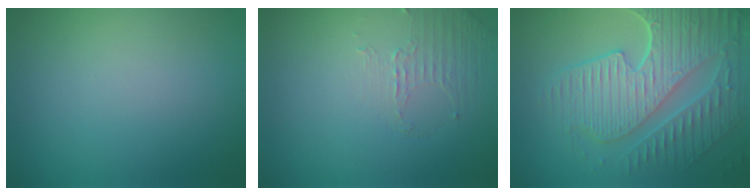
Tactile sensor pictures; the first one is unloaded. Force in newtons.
{"total": 1.2, "press": 0.4, "slide": 1.1}
{"total": 9.4, "press": 6.4, "slide": 6.9}